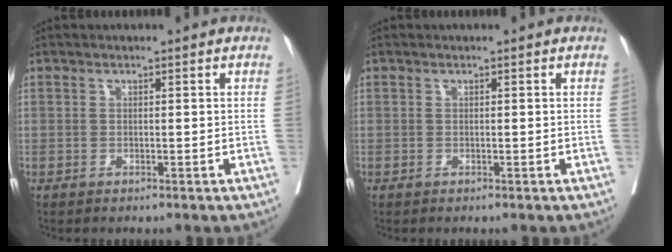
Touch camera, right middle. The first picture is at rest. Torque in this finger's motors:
{"motor_torque": [-0.20, 0.22, -0.06, -0.01]}